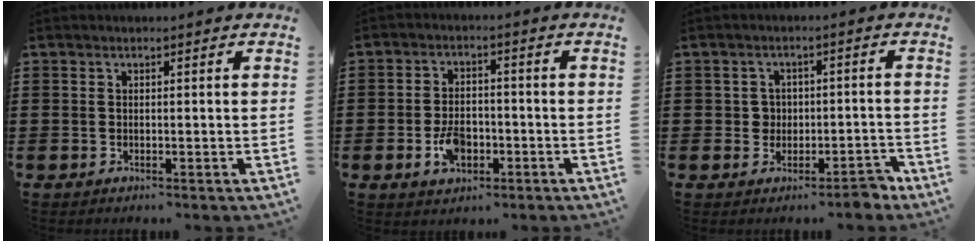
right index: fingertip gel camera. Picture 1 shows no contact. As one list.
[{"total": 5.2, "force": [-1.9, 3.3, 3.6], "torque": [-0.075, 0.006, -0.036]}, {"total": 3.0, "force": [-1.5, 2.2, 1.5], "torque": [-0.034, 0.006, -0.031]}]